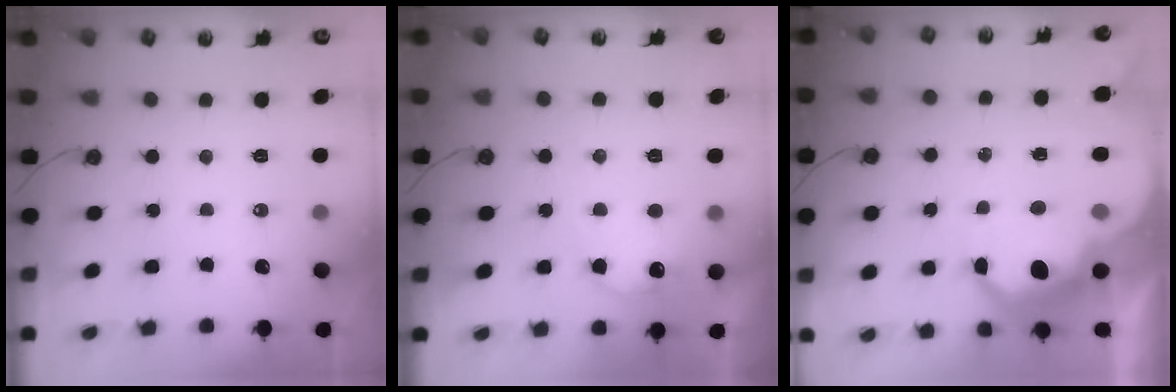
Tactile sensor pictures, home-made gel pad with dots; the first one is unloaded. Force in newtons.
{"total": 9.3, "press": 9.3, "slide": 0.7}
{"total": 14.7, "press": 14.6, "slide": 0.9}